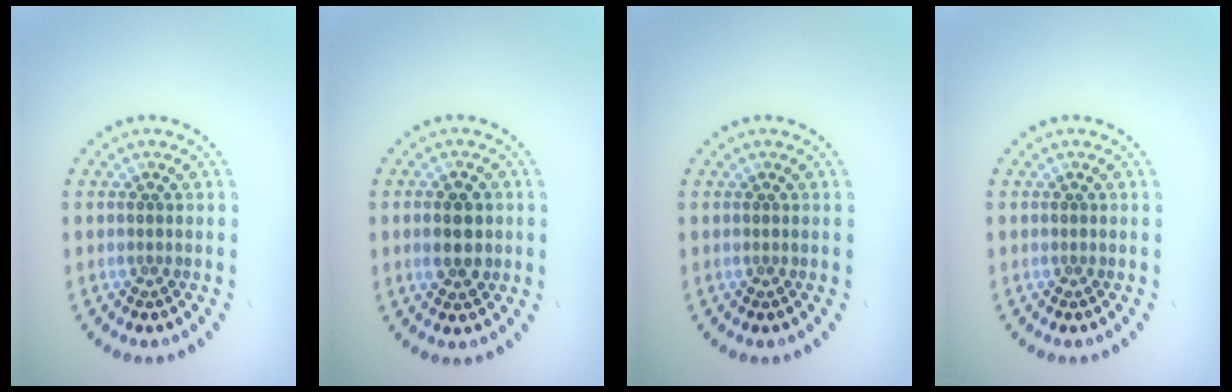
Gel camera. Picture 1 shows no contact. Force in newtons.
{"total": 3.3, "press": 3.3, "slide": 0.2}
{"total": 0.0}
{"total": 0.0}